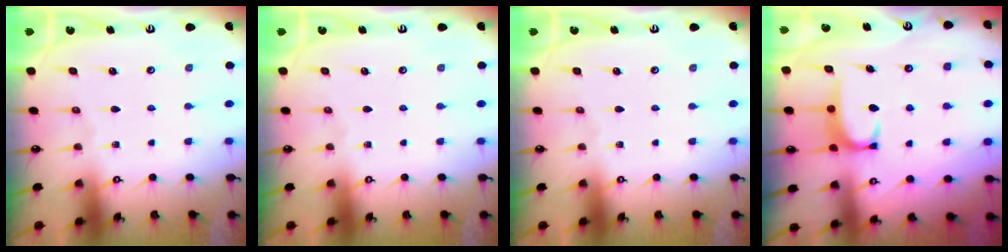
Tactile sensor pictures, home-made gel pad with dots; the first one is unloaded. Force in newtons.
{"total": 0.0}
{"total": 0.0}
{"total": 2.7, "press": 2.7, "slide": 0.4}